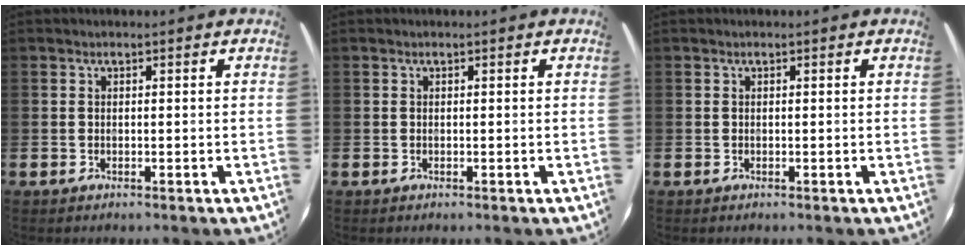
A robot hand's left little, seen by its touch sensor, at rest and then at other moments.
{"total": 0.0}
{"total": 0.0}